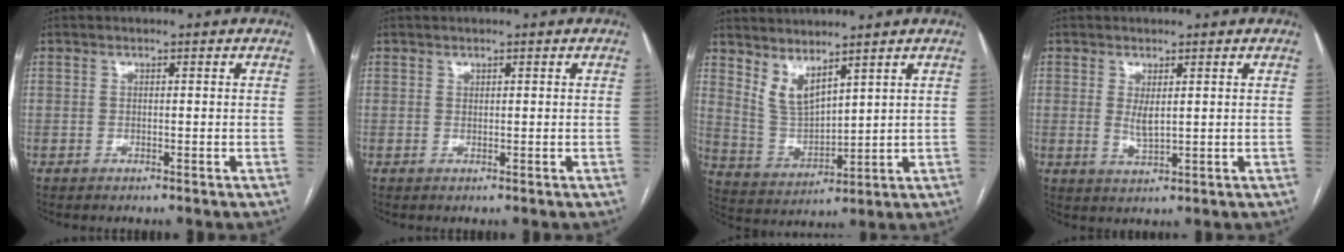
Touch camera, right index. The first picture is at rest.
{"total": 0.0}
{"total": 6.4, "force": [5.0, 1.7, 3.7], "torque": [-0.085, -0.013, 0.116]}
{"total": 2.7, "force": [0.6, 0.7, 2.5], "torque": [-0.052, -0.011, 0.017]}